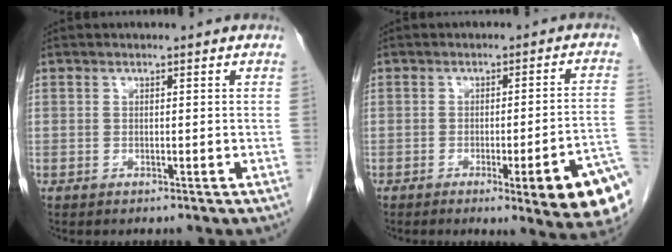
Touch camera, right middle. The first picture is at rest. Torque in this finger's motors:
{"motor_torque": [1.09, -1.05, 0.22, 0.05]}